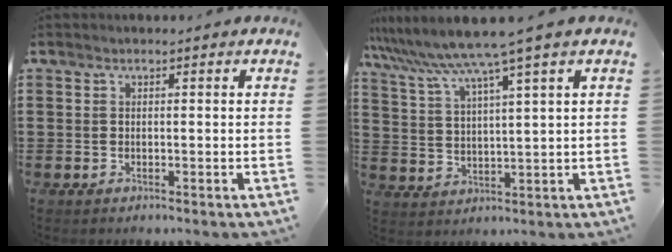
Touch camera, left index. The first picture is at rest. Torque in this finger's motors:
{"motor_torque": [2.14, 0.00, 0.73, 0.21]}